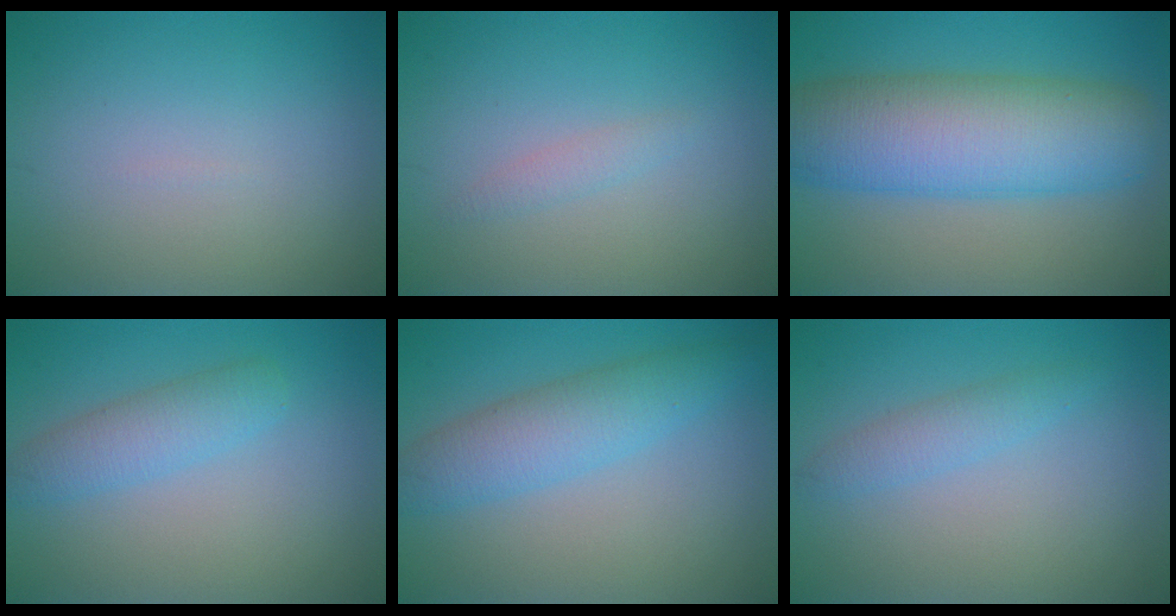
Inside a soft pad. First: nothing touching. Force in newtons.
{"total": 1.0, "press": 1.0, "slide": 0.1}
{"total": 10.4, "press": 10.4, "slide": 0.3}
{"total": 3.0, "press": 3.0, "slide": 0.1}
{"total": 4.5, "press": 4.5, "slide": 0.1}
{"total": 2.0, "press": 2.0, "slide": 0.1}